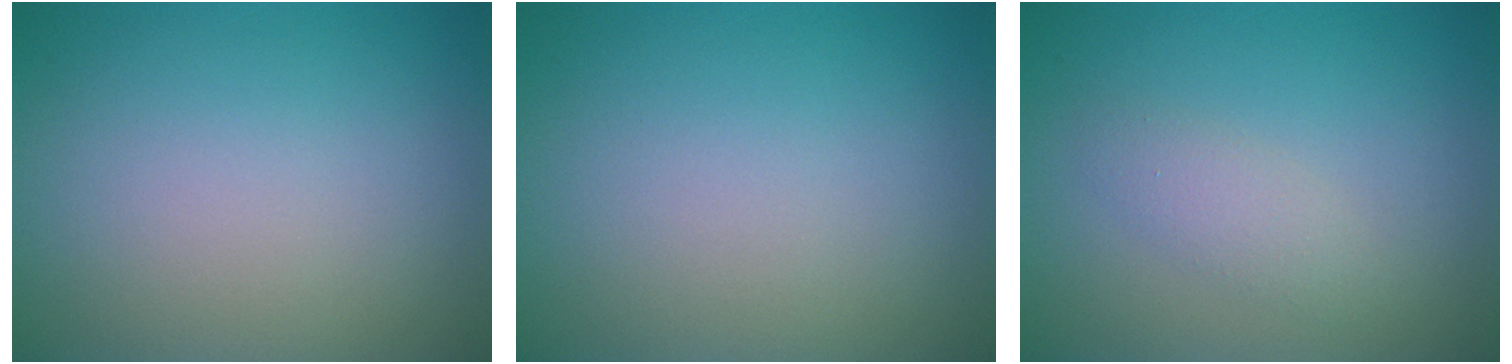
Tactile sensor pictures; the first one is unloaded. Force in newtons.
{"total": 0.0}
{"total": 1.6, "press": 1.6, "slide": 0.1}